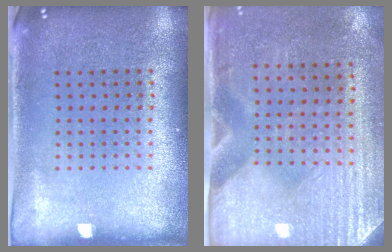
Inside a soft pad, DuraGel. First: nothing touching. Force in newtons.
{"total": 3.0, "press": 2.6, "slide": 1.5}